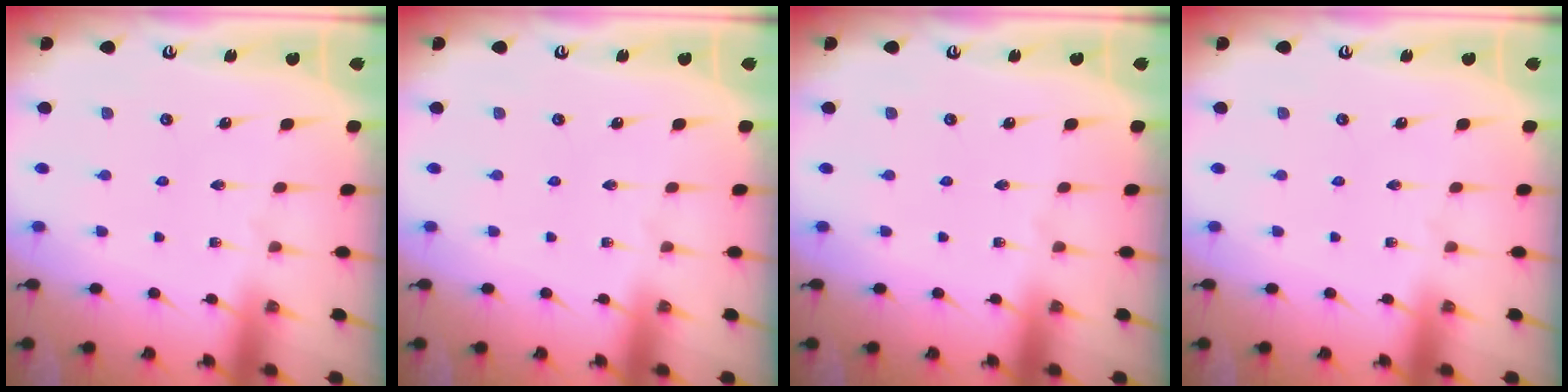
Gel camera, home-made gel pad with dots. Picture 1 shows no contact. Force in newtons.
{"total": 0.0}
{"total": 0.0}
{"total": 0.0}